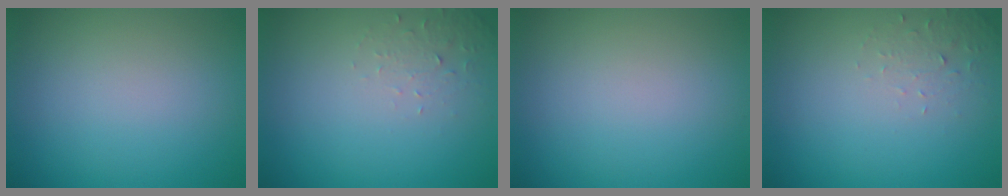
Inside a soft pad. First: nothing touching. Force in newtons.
{"total": 1.6, "press": 1.6, "slide": 0.4}
{"total": 0.0}
{"total": 1.6, "press": 1.6, "slide": 0.4}